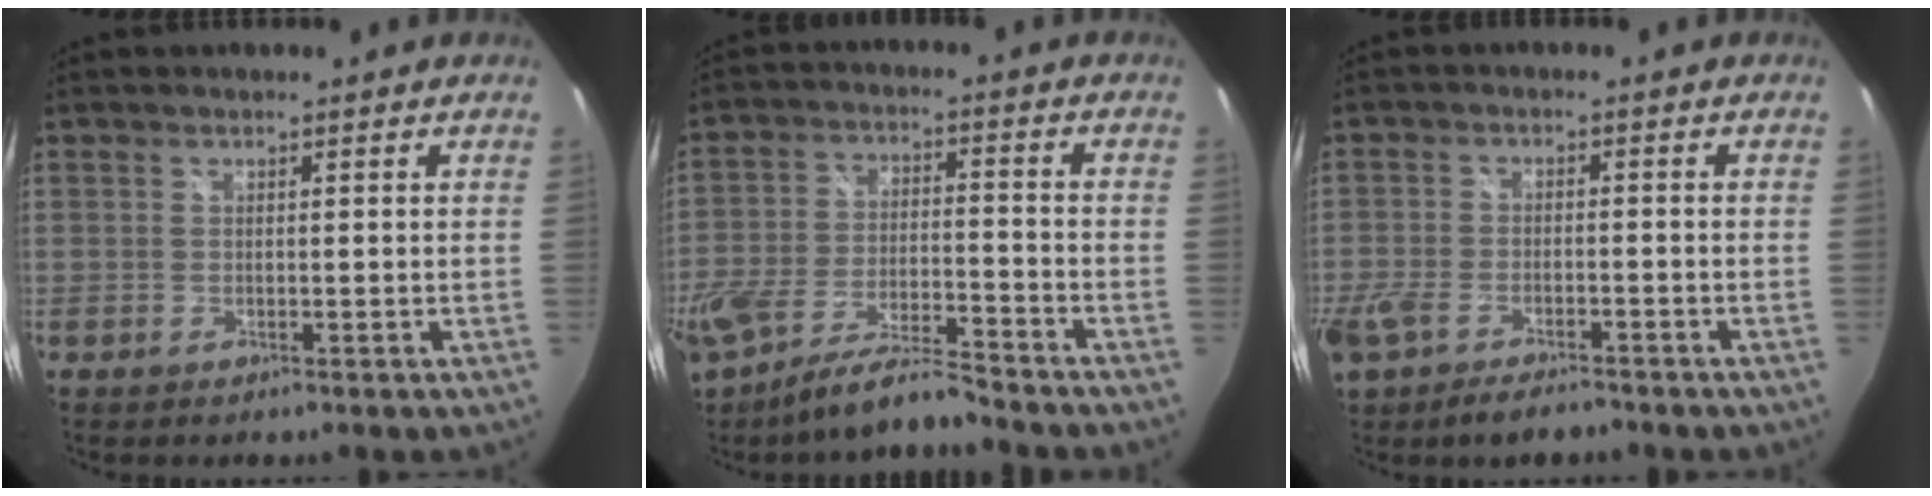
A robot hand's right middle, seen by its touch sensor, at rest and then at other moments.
{"total": 10.8, "force": [-8.8, 2.2, 5.9], "torque": [-0.124, -0.010, -0.160]}
{"total": 10.0, "force": [-7.0, 4.3, 5.7], "torque": [-0.150, -0.031, -0.129]}